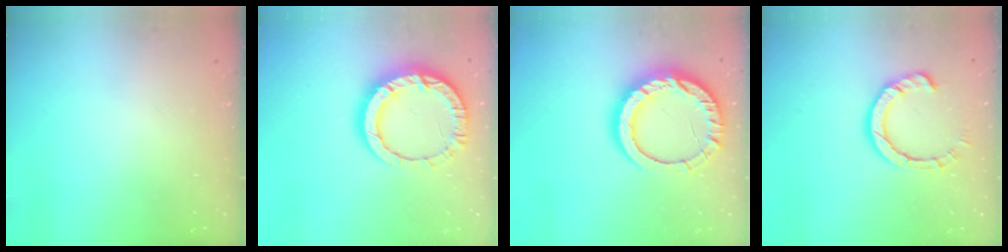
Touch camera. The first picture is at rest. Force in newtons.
{"total": 13.6, "press": 13.5, "slide": 1.1}
{"total": 15.1, "press": 15.0, "slide": 1.2}
{"total": 7.5, "press": 7.4, "slide": 0.9}